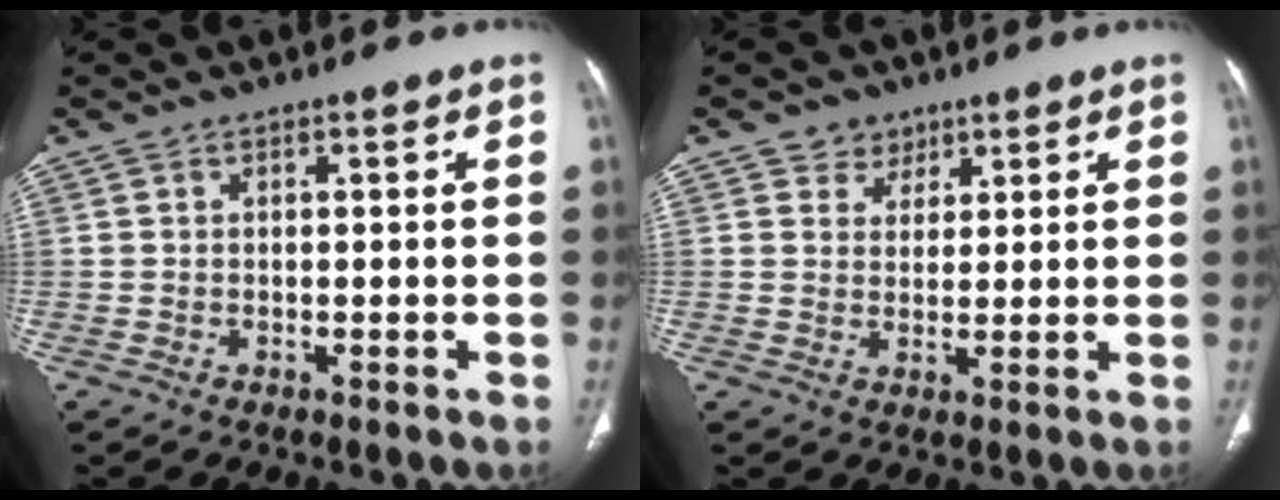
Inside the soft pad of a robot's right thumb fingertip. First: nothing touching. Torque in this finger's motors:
{"motor_torque": [-0.04, -0.04, 0.07, -0.11, 0.04]}